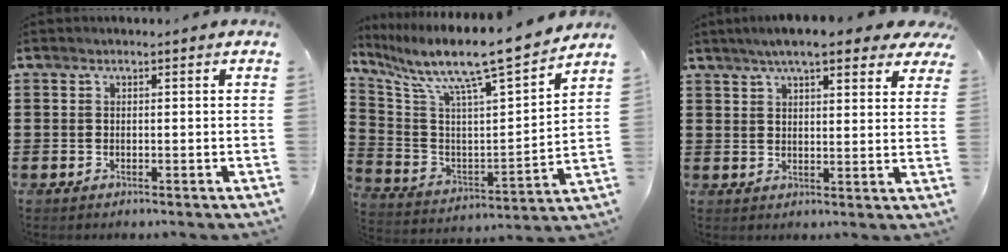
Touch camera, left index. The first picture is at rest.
{"total": 10.9, "force": [9.3, 0.6, 5.6], "torque": [-0.129, -0.078, 0.146]}
{"total": 6.9, "force": [5.6, 1.1, 4.0], "torque": [-0.084, -0.006, 0.098]}